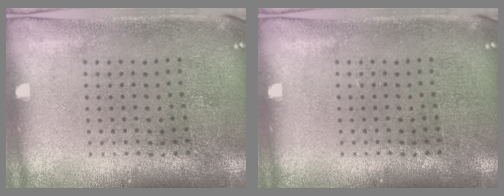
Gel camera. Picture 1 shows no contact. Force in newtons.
{"total": 0.0}